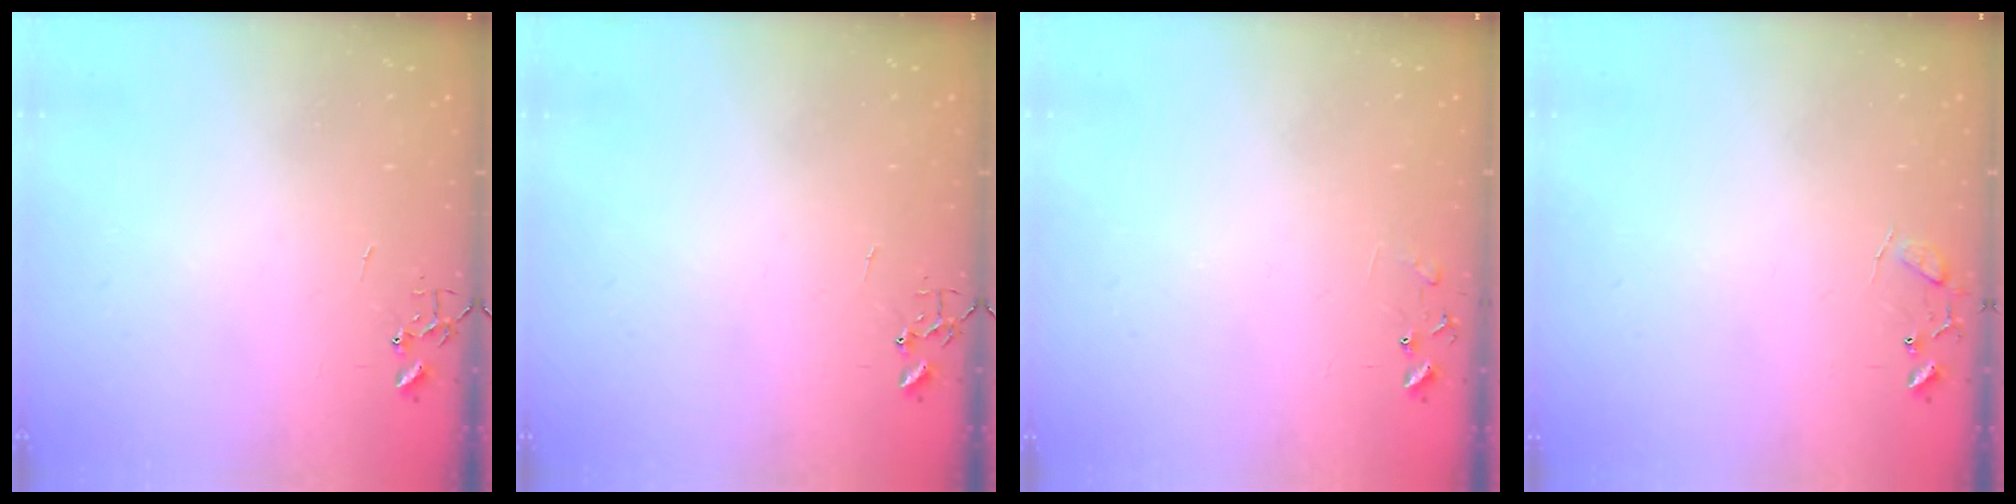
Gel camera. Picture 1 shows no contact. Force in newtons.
{"total": 0.0}
{"total": 6.4, "press": 6.4, "slide": 0.4}
{"total": 8.0, "press": 8.0, "slide": 0.5}